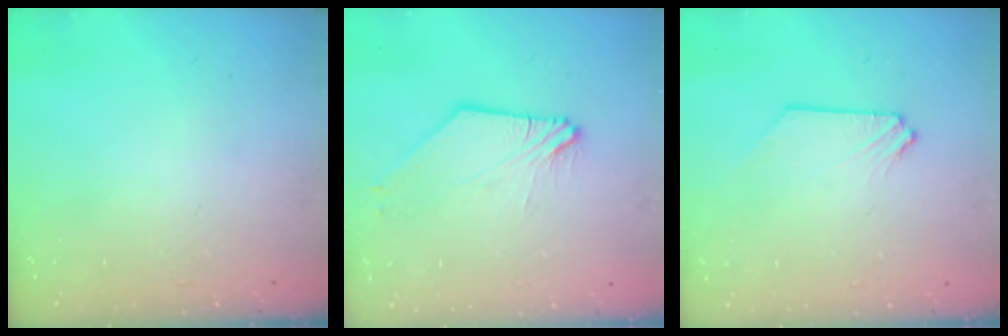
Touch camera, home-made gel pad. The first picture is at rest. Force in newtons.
{"total": 2.8, "press": 2.8, "slide": 0.3}
{"total": 0.0}